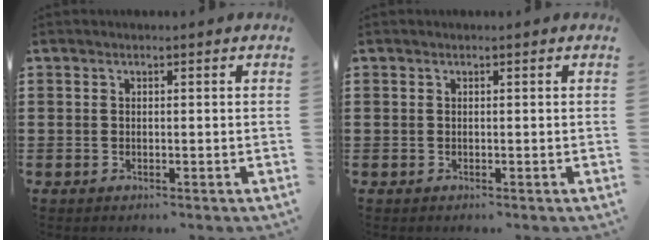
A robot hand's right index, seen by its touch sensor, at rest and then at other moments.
{"total": 0.0}